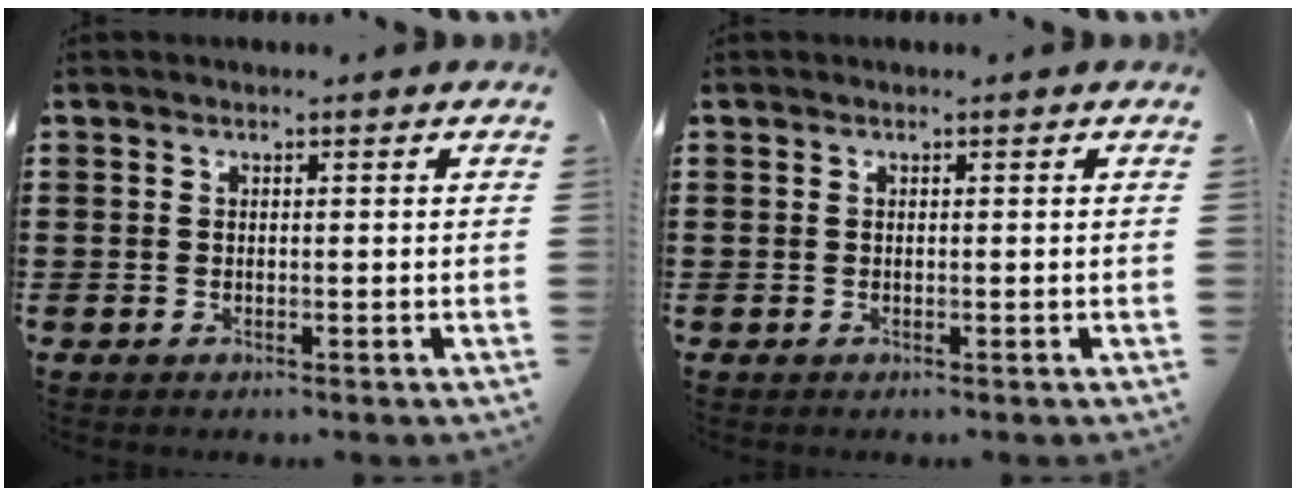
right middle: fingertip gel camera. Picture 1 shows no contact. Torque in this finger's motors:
{"motor_torque": [0.00, 0.00, 0.00, 0.00]}